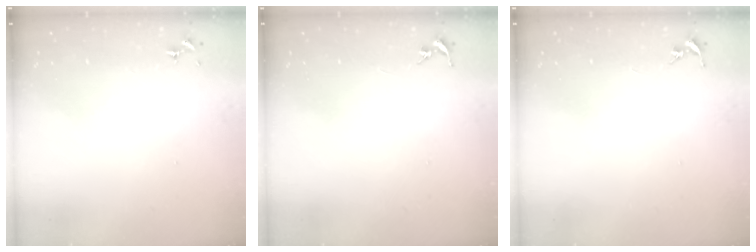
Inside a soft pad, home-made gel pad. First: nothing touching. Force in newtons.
{"total": 0.0}
{"total": 0.0}